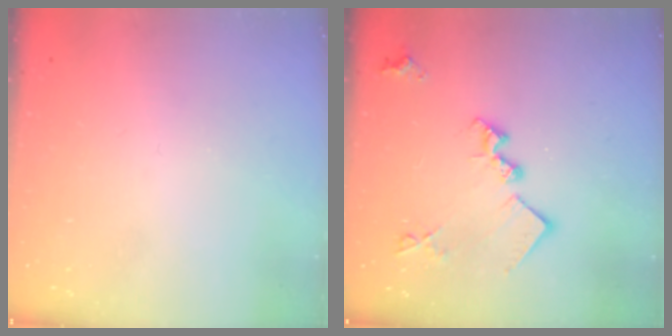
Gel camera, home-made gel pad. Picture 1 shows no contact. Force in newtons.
{"total": 14.1, "press": 14.1, "slide": 0.6}